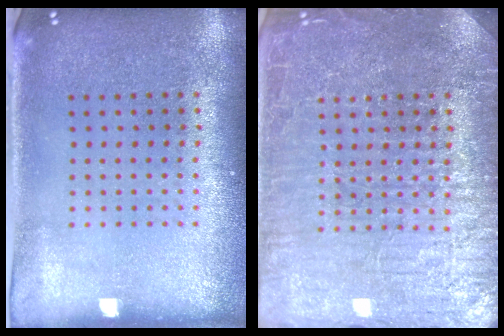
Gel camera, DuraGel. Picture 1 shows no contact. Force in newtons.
{"total": 7.1, "press": 7.1, "slide": 1.0}